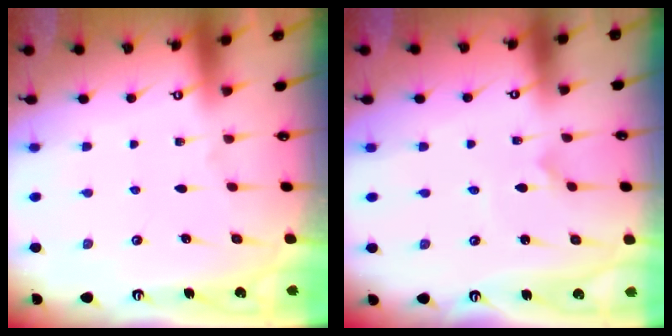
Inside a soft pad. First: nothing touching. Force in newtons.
{"total": 1.6, "press": 1.6, "slide": 0.1}